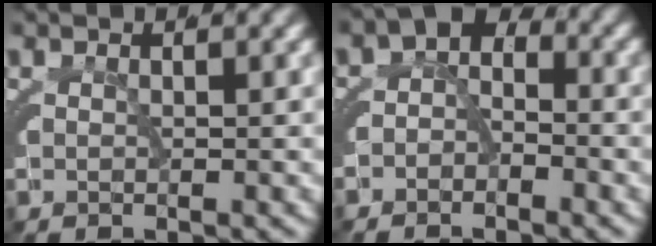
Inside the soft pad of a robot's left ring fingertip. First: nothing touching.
{"total": 2.7, "force": [-1.2, 1.8, 1.5], "torque": [-0.007, -0.008, -0.028]}